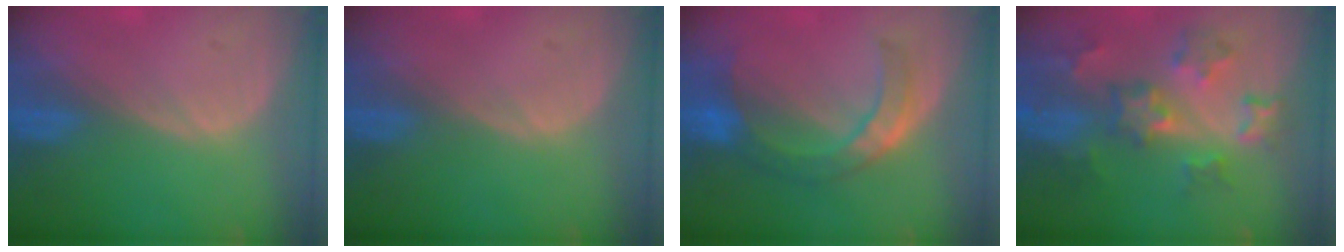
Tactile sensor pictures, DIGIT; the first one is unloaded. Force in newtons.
{"total": 0.0}
{"total": 7.6, "press": 7.3, "slide": 1.9}
{"total": 8.4, "press": 7.7, "slide": 3.3}